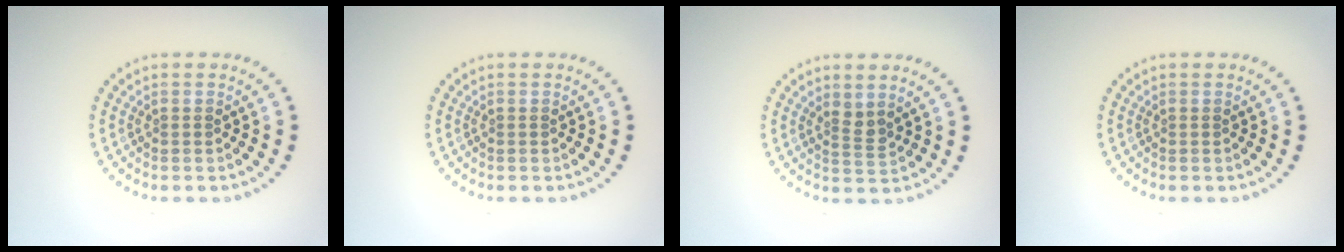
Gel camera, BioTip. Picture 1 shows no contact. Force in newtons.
{"total": 0.0}
{"total": 1.4, "press": 1.0, "slide": 1.0}
{"total": 0.0}